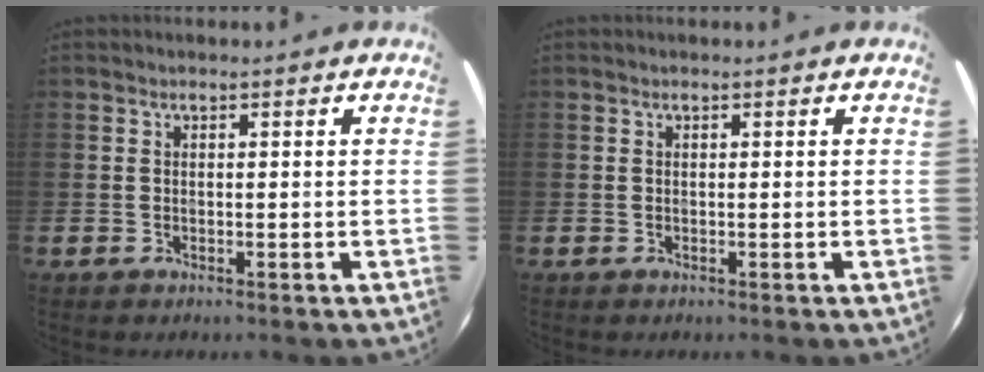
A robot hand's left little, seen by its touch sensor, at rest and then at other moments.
{"total": 0.0}